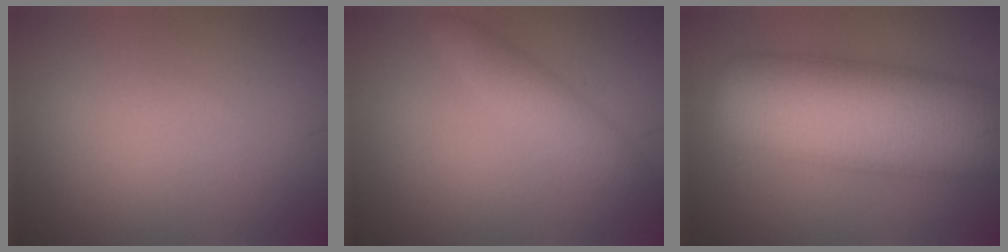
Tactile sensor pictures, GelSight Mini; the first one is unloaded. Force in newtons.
{"total": 2.8, "press": 2.8, "slide": 0.1}
{"total": 13.4, "press": 13.4, "slide": 0.5}